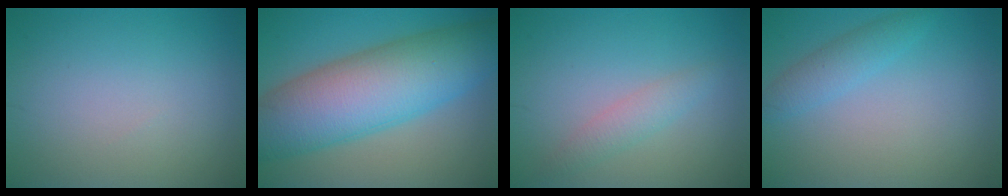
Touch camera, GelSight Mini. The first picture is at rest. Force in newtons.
{"total": 11.8, "press": 11.8, "slide": 0.0}
{"total": 1.9, "press": 1.9, "slide": 0.1}
{"total": 2.2, "press": 2.2, "slide": 0.0}